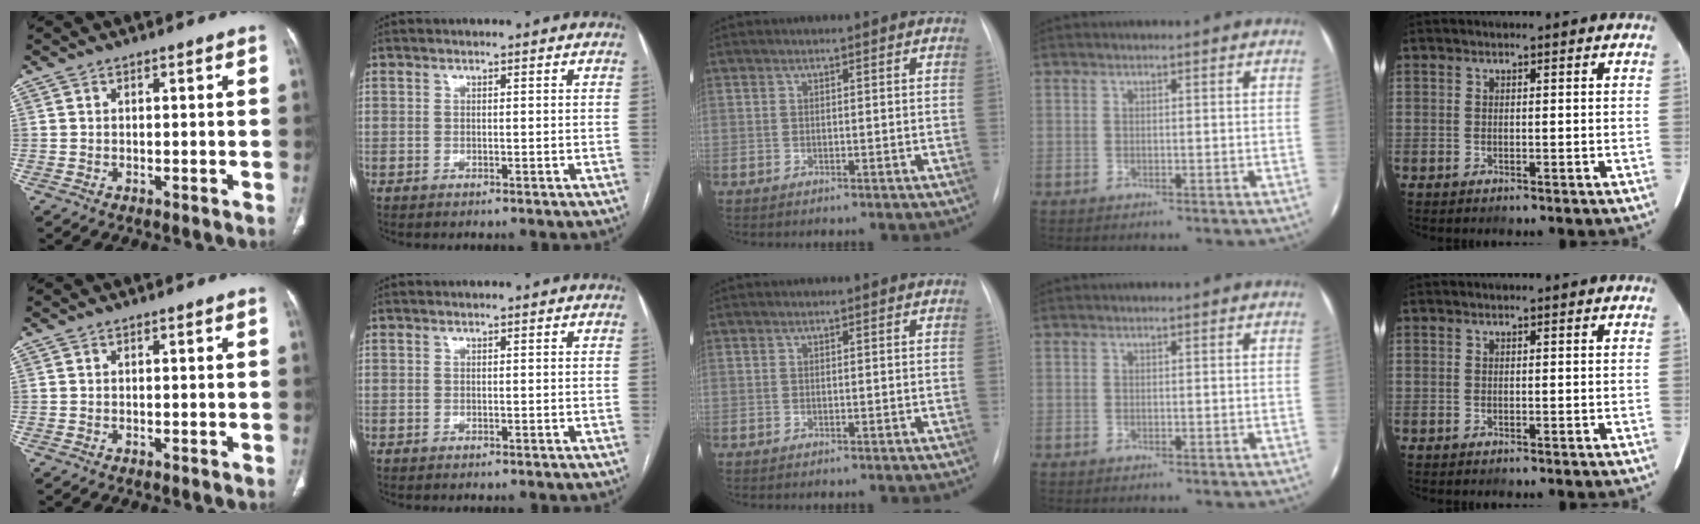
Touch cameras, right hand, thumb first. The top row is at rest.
{}